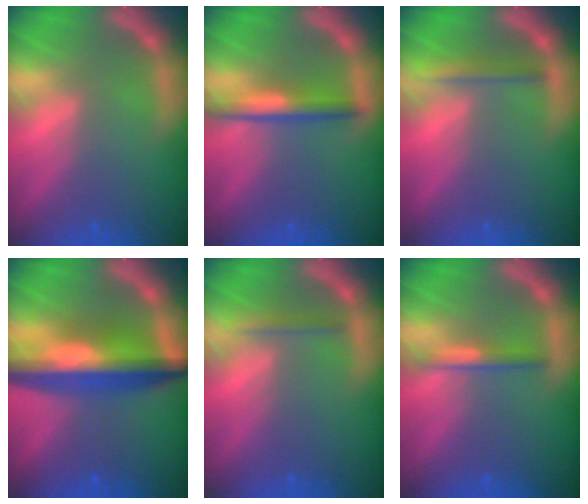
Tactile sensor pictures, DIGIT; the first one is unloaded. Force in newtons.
{"total": 3.5}
{"total": 2.0}
{"total": 9.6}
{"total": 1.4}
{"total": 1.9}